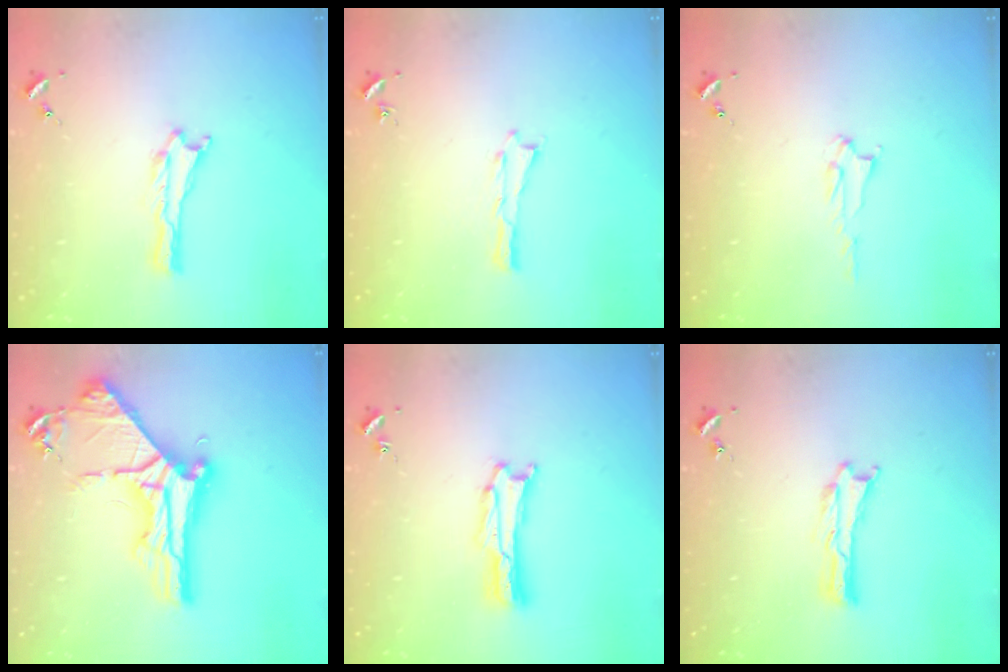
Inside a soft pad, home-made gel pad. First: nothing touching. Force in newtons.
{"total": 0.0}
{"total": 2.2, "press": 2.2, "slide": 0.4}
{"total": 10.4, "press": 10.3, "slide": 1.3}
{"total": 1.4, "press": 1.4, "slide": 0.0}
{"total": 0.0}